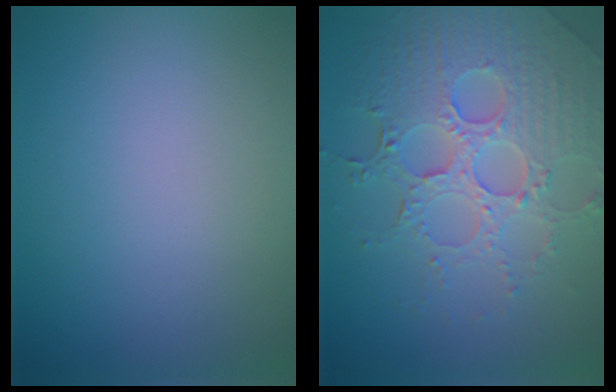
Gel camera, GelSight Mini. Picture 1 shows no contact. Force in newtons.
{"total": 7.0, "press": 5.4, "slide": 4.6}